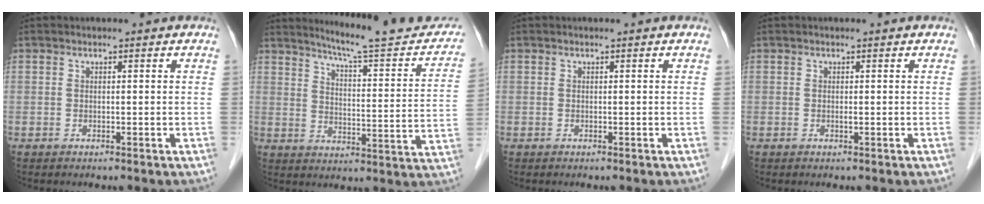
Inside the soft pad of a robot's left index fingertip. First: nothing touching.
{"total": 17.9, "force": [16.2, 1.6, 7.5], "torque": [-0.099, -0.043, 0.205]}
{"total": 0.0}
{"total": 0.0}